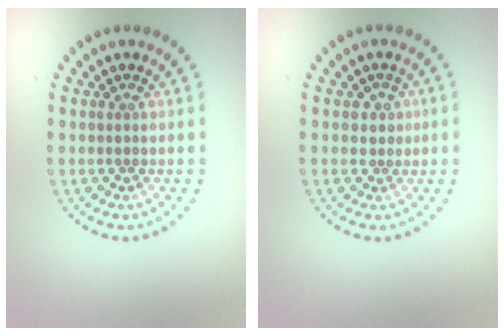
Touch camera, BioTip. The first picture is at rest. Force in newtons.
{"total": 1.5, "press": 1.3, "slide": 0.8}